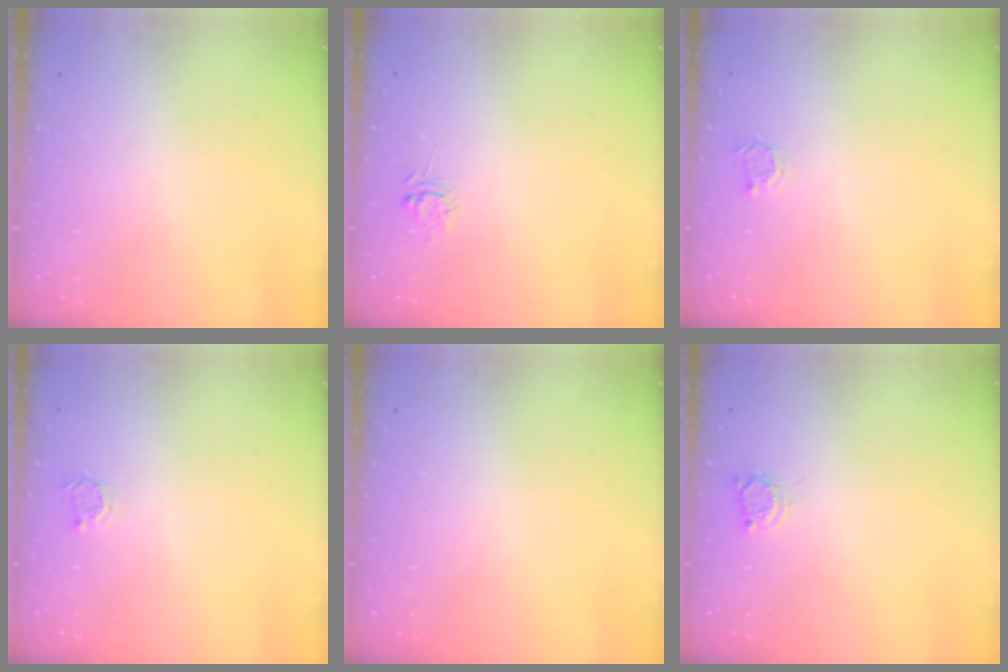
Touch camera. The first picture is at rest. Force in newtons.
{"total": 3.9, "press": 3.9, "slide": 0.2}
{"total": 2.3, "press": 2.3, "slide": 0.3}
{"total": 2.3, "press": 2.3, "slide": 0.3}
{"total": 0.0}
{"total": 2.9, "press": 2.8, "slide": 0.4}